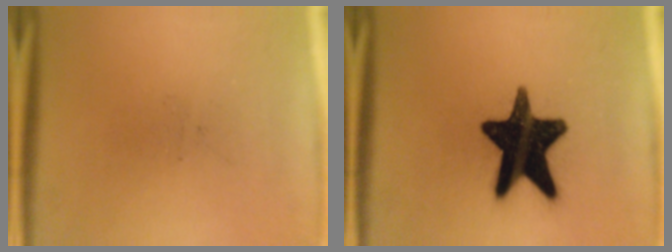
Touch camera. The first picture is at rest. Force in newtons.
{"total": 17.9}